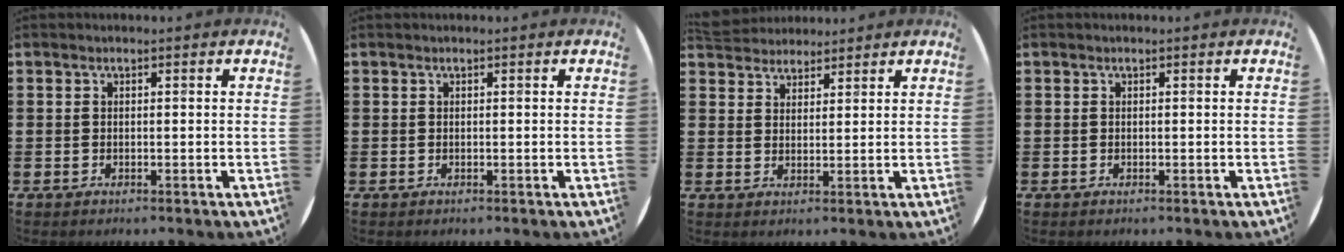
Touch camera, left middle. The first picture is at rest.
{"total": 0.0}
{"total": 4.0, "force": [3.8, 1.1, 0.0], "torque": [-0.012, -0.005, 0.073]}
{"total": 0.0}